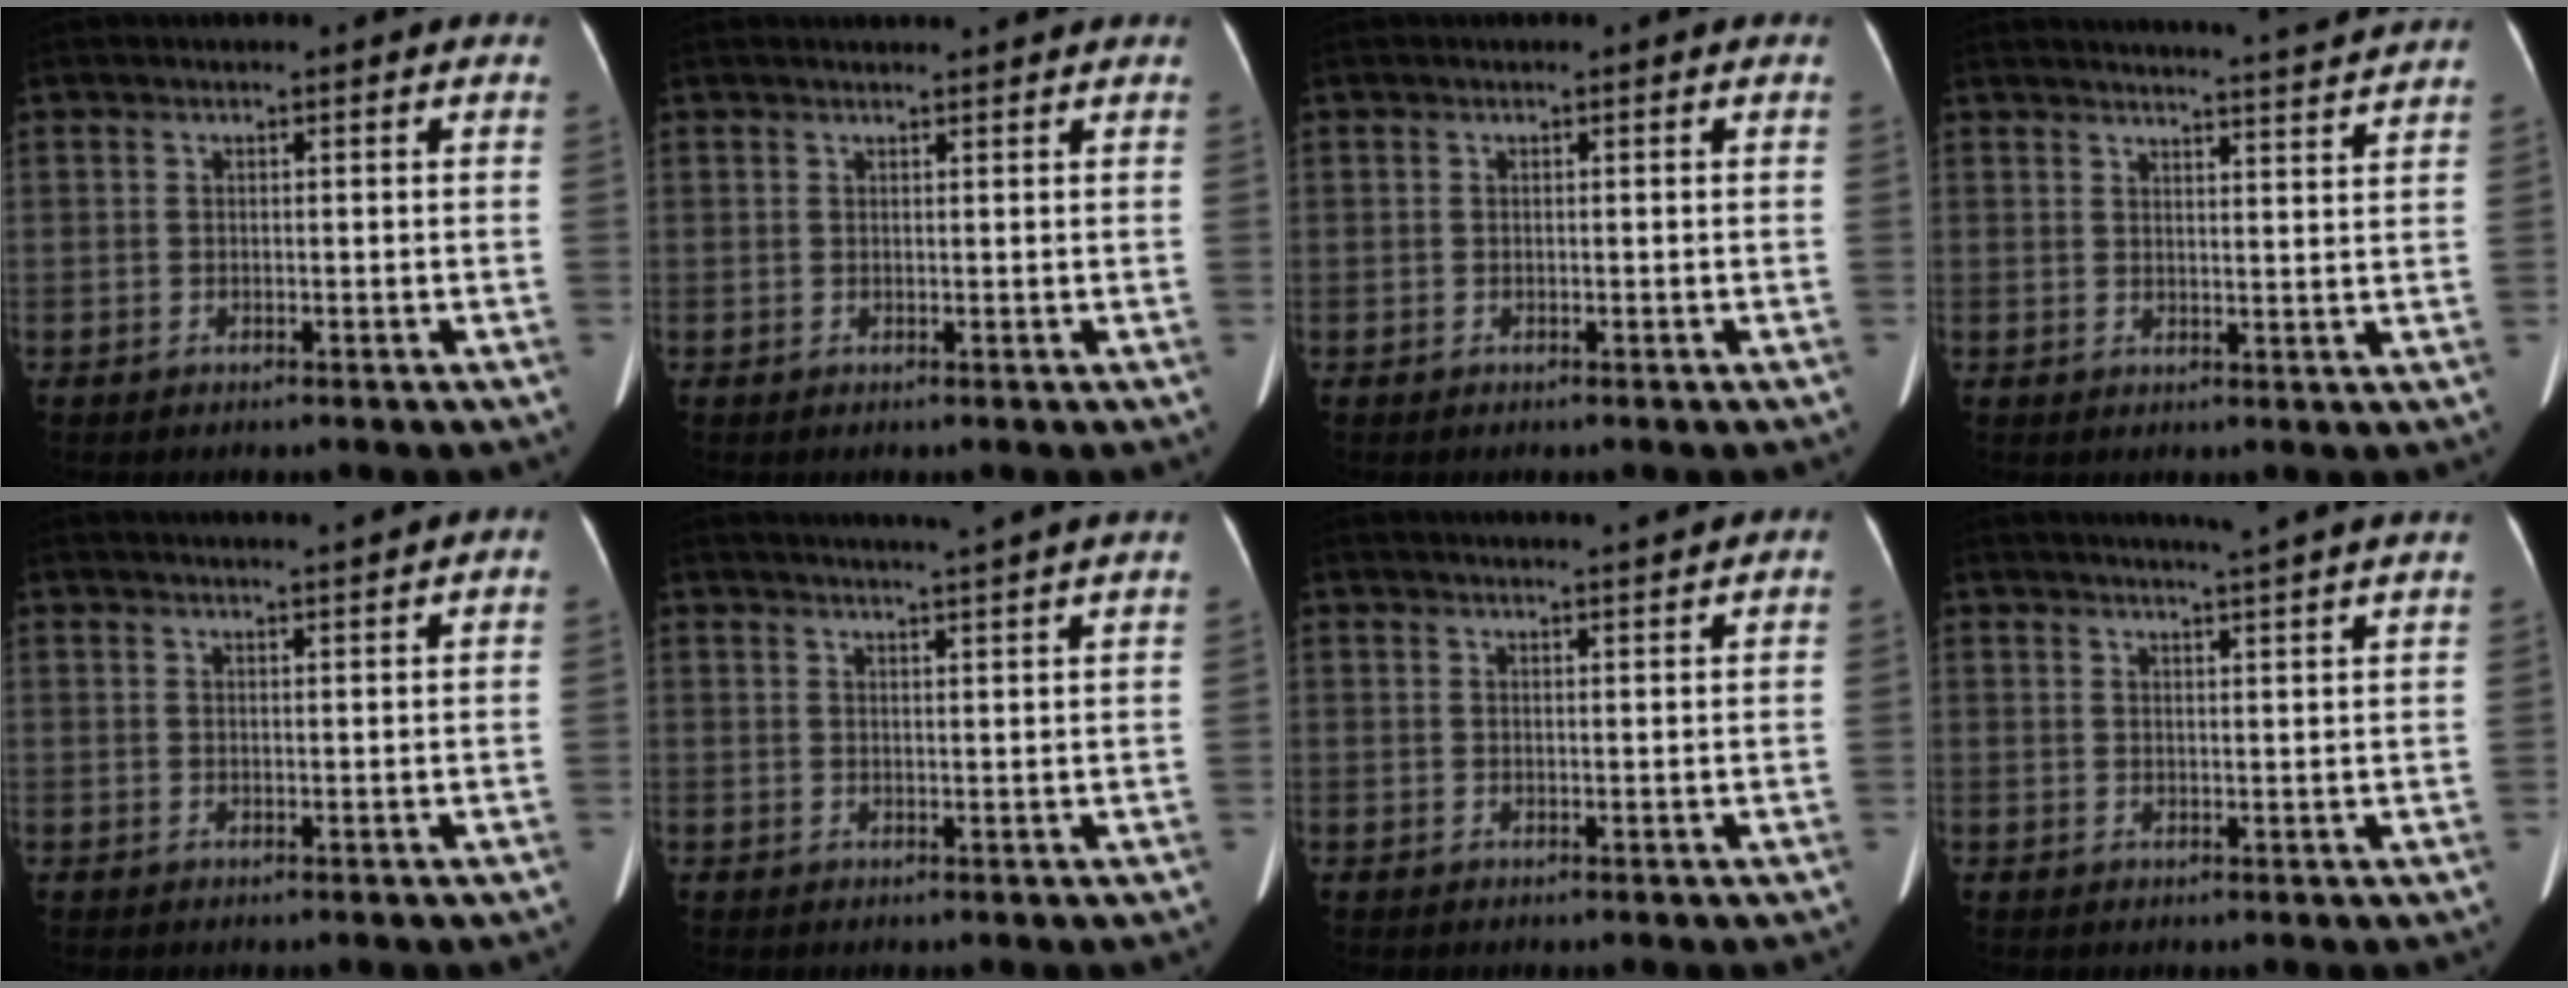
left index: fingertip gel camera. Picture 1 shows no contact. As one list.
[{"total": 3.2, "force": [3.2, 0.0, 0.8], "torque": [-0.010, 0.018, 0.040]}, {"total": 0.0}, {"total": 10.1, "force": [9.7, -1.6, 2.5], "torque": [-0.041, -0.018, 0.113]}, {"total": 4.0, "force": [3.7, -1.0, 1.2], "torque": [-0.015, 0.006, 0.047]}, {"total": 8.8, "force": [7.9, -1.6, 3.5], "torque": [-0.046, 0.005, 0.090]}, {"total": 4.3, "force": [4.0, -0.8, 1.2], "torque": [-0.018, 0.004, 0.049]}, {"total": 8.4, "force": [7.5, -1.3, 3.6], "torque": [-0.049, 0.005, 0.081]}]